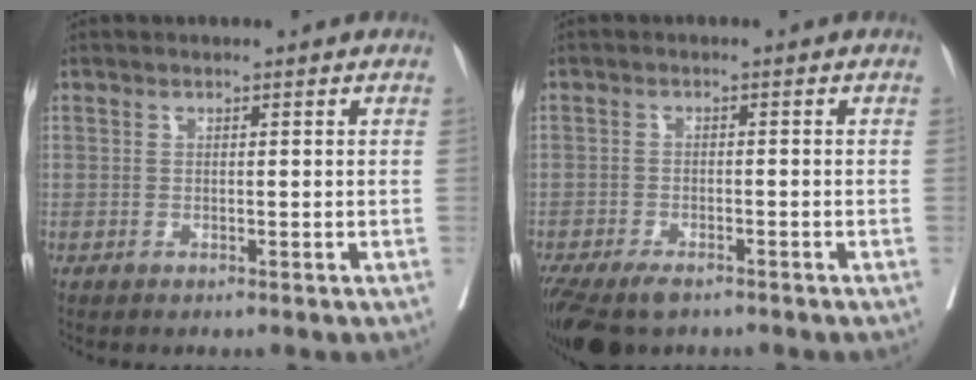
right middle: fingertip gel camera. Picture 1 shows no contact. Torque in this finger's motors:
{"motor_torque": [0.40, -0.52, 0.15, 0.06]}